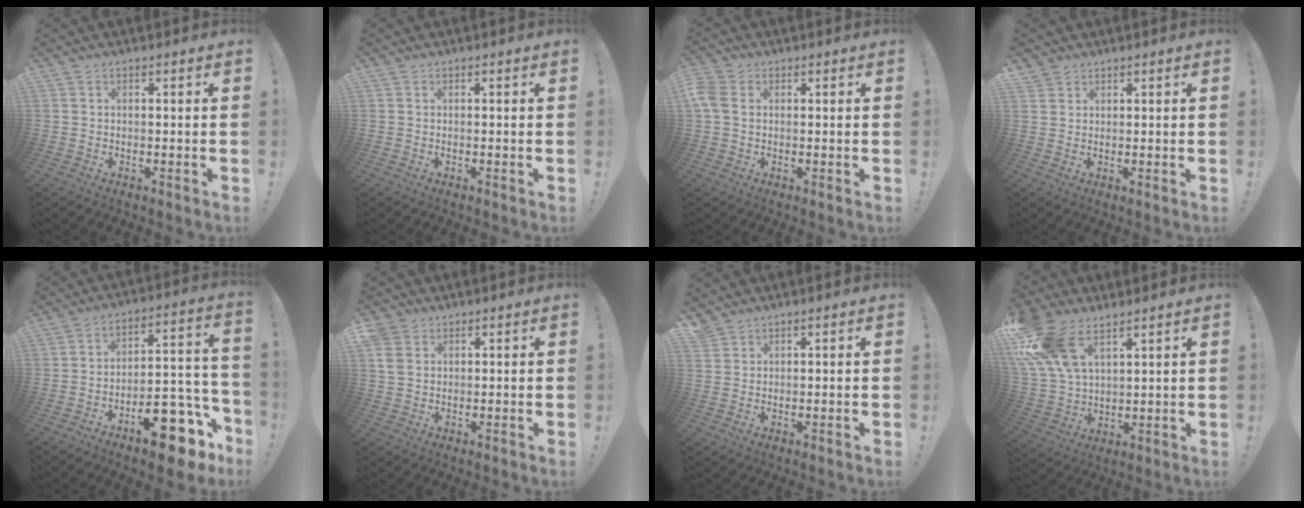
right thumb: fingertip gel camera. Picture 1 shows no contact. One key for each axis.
{"total": 0.0}
{"total": 5.4, "fx": 0.9, "fy": 4.0, "fz": 3.4, "tx": -0.089, "ty": 0.003, "tz": 0.018}
{"total": 2.1, "fx": 1.7, "fy": 1.2, "fz": 0.0, "tx": 0.001, "ty": -0.008, "tz": 0.033}
{"total": 17.8, "fx": -11.5, "fy": 6.5, "fz": 11.9, "tx": -0.125, "ty": 0.087, "tz": -0.178}
{"total": 4.5, "fx": 2.1, "fy": 3.5, "fz": 2.0, "tx": -0.036, "ty": 0.000, "tz": 0.045}
{"total": 2.3, "fx": 2.1, "fy": 0.7, "fz": 0.5, "tx": -0.009, "ty": -0.014, "tz": 0.040}
{"total": 16.6, "fx": 10.2, "fy": 8.8, "fz": 9.6, "tx": -0.202, "ty": -0.048, "tz": 0.196}